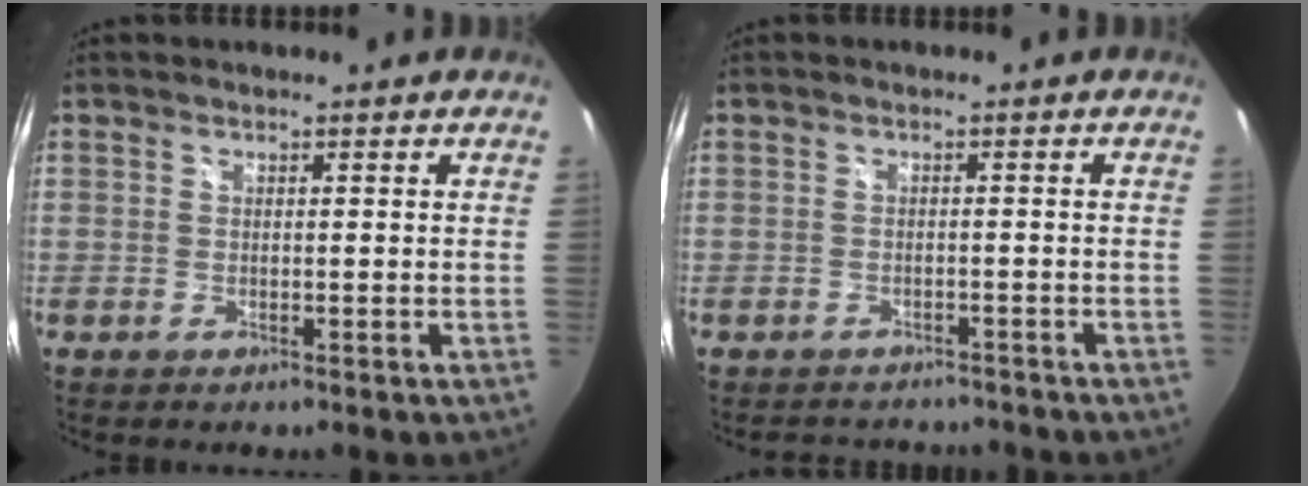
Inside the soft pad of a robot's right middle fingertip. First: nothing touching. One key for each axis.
{"total": 5.3, "fx": -4.7, "fy": 2.2, "fz": 0.9, "tx": -0.020, "ty": 0.004, "tz": -0.064}